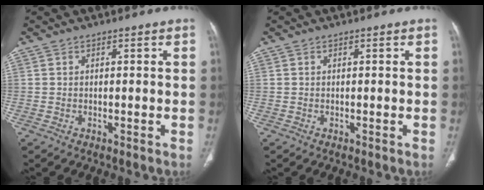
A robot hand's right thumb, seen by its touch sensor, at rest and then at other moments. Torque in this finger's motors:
{"motor_torque": [-0.02, 0.24, -0.27, 0.18, 0.07]}